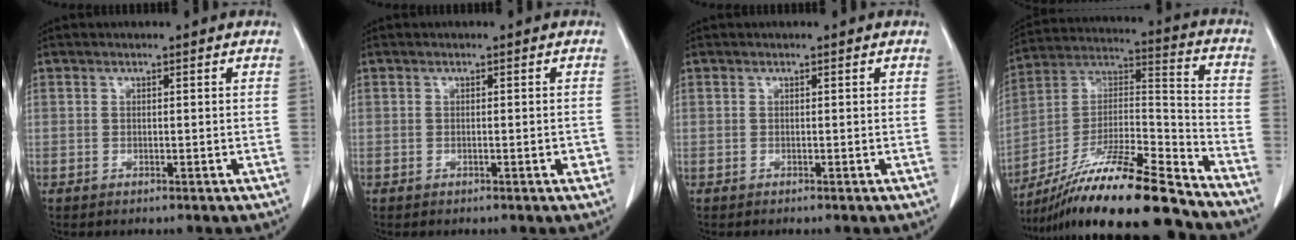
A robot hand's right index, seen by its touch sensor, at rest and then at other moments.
{"total": 1.3, "force": [-0.5, 0.3, 1.2], "torque": [-0.013, 0.001, -0.006]}
{"total": 0.0}
{"total": 22.2, "force": [-18.1, 1.1, 12.7], "torque": [-0.228, -0.005, -0.326]}